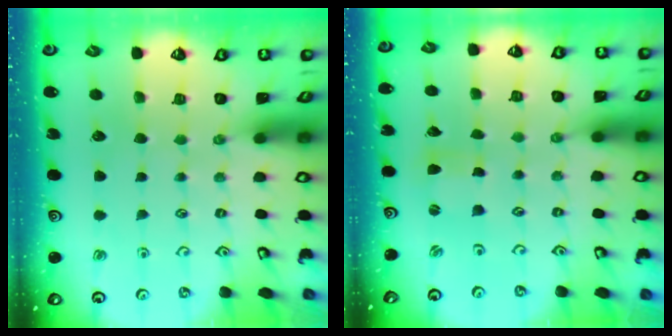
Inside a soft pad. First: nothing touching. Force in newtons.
{"total": 1.0, "press": 1.0, "slide": 0.2}